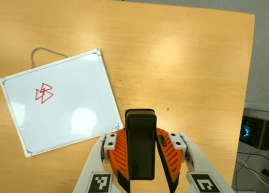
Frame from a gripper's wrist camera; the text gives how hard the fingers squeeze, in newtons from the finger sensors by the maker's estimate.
{"total": 5.2, "left": 4.3, "right": 6.1}